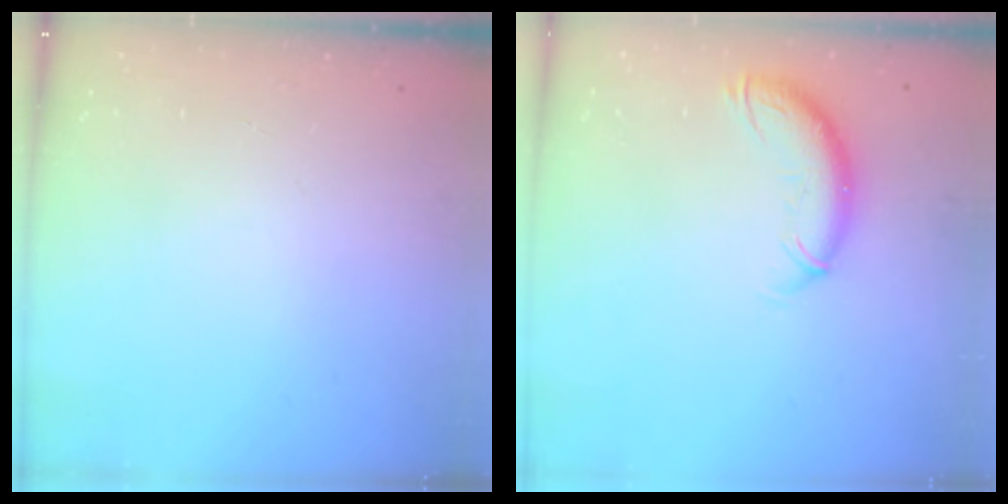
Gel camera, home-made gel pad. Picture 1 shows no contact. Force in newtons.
{"total": 10.6, "press": 10.6, "slide": 1.0}